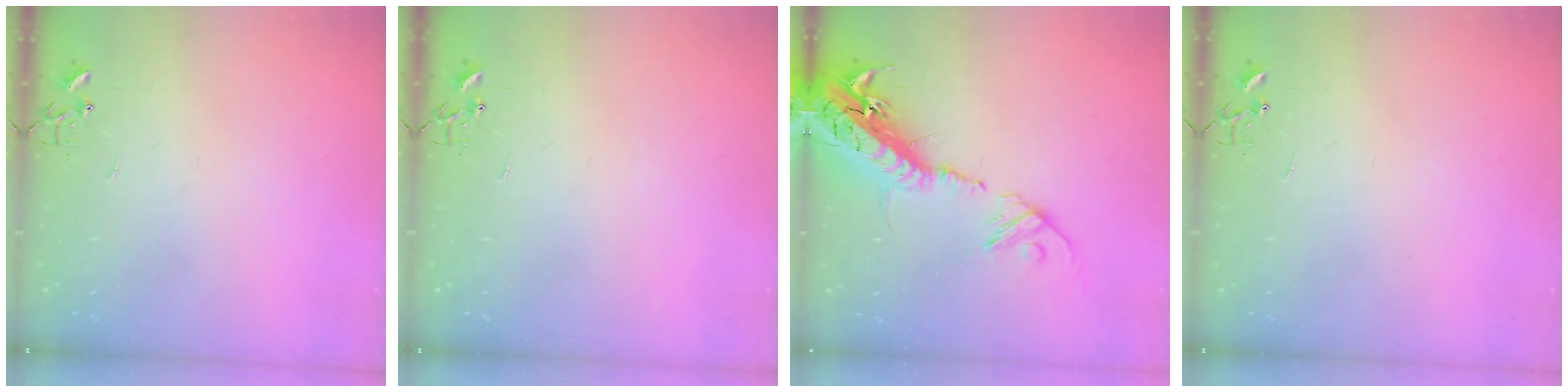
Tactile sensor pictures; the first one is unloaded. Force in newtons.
{"total": 0.0}
{"total": 23.7, "press": 23.1, "slide": 5.3}
{"total": 0.0}